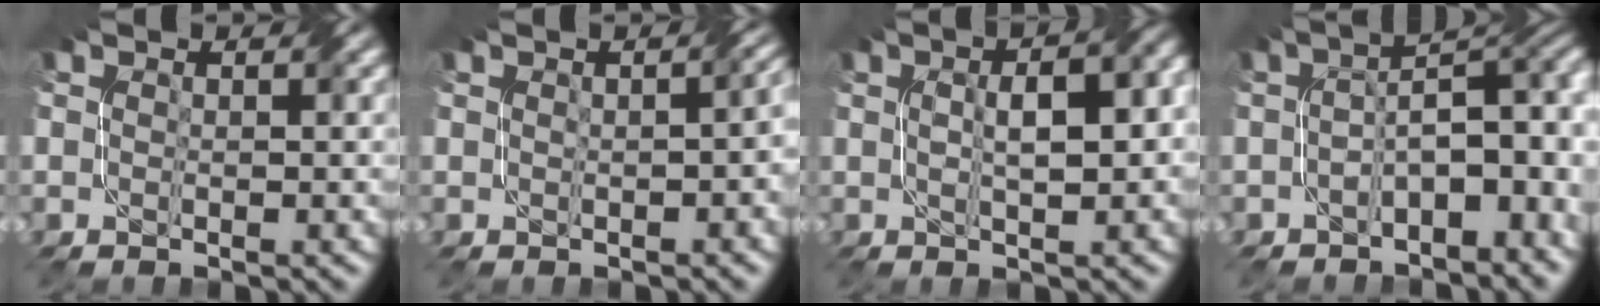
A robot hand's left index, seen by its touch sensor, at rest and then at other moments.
{"total": 4.0, "force": [-0.1, 2.1, 3.4], "torque": [-0.018, 0.006, 0.007]}
{"total": 6.9, "force": [1.5, 2.4, 6.4], "torque": [-0.068, 0.032, 0.020]}
{"total": 7.6, "force": [-1.1, 3.5, 6.7], "torque": [-0.085, 0.017, -0.014]}